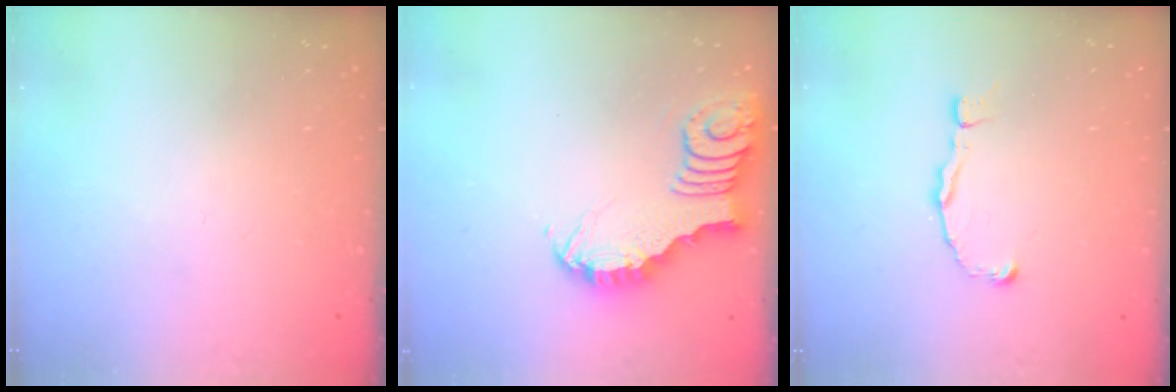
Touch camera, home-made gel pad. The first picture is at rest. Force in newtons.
{"total": 4.1, "press": 4.1, "slide": 0.4}
{"total": 2.6, "press": 2.6, "slide": 0.2}